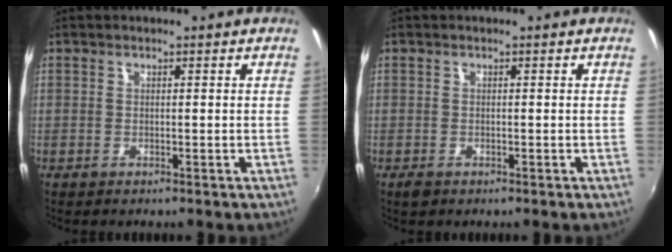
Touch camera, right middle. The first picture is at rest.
{"total": 1.5, "force": [-1.0, 0.8, 0.7], "torque": [-0.014, -0.005, -0.019]}